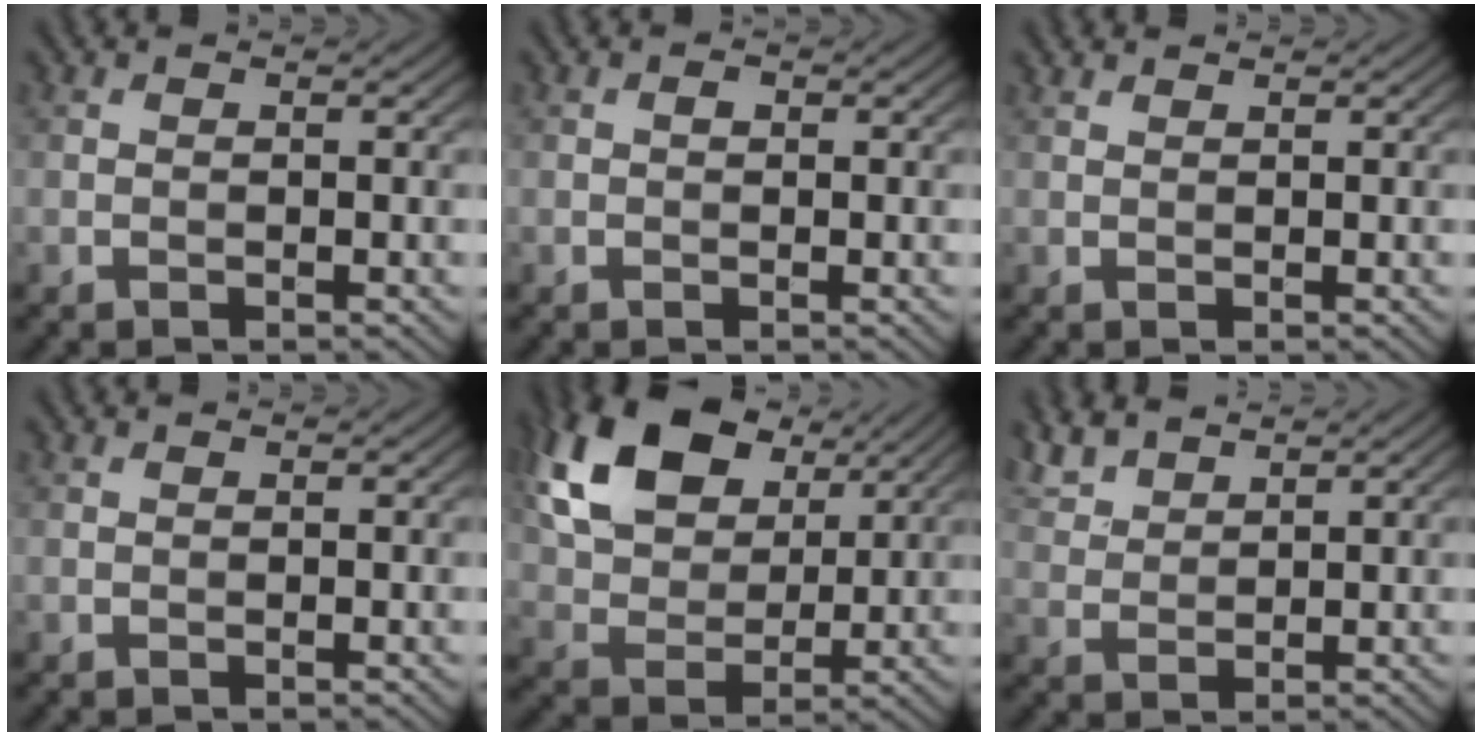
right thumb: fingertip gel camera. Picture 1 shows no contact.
{"total": 0.6, "force": [0.1, 0.5, 0.4], "torque": [-0.004, -0.002, -0.002]}
{"total": 0.9, "force": [0.8, 0.1, 0.2], "torque": [-0.007, 0.003, 0.021]}
{"total": 0.0}
{"total": 15.6, "force": [7.9, 9.7, 9.3], "torque": [-0.220, 0.027, 0.135]}
{"total": 4.6, "force": [3.9, 1.6, 1.9], "torque": [-0.055, 0.010, 0.087]}